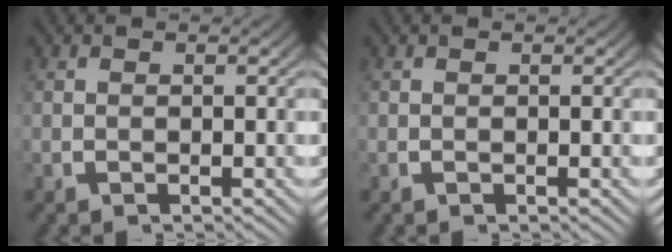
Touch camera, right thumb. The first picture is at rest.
{"total": 0.0}